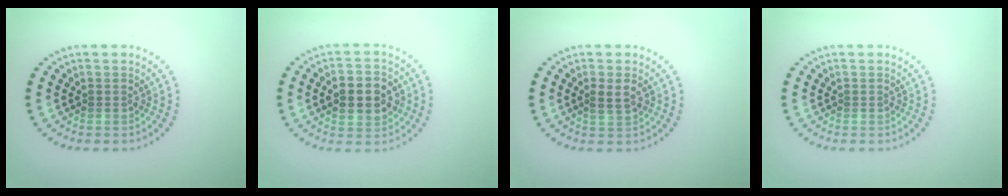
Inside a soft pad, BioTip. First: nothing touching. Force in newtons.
{"total": 4.8, "press": 4.8, "slide": 0.3}
{"total": 1.9, "press": 1.8, "slide": 0.6}
{"total": 0.0}